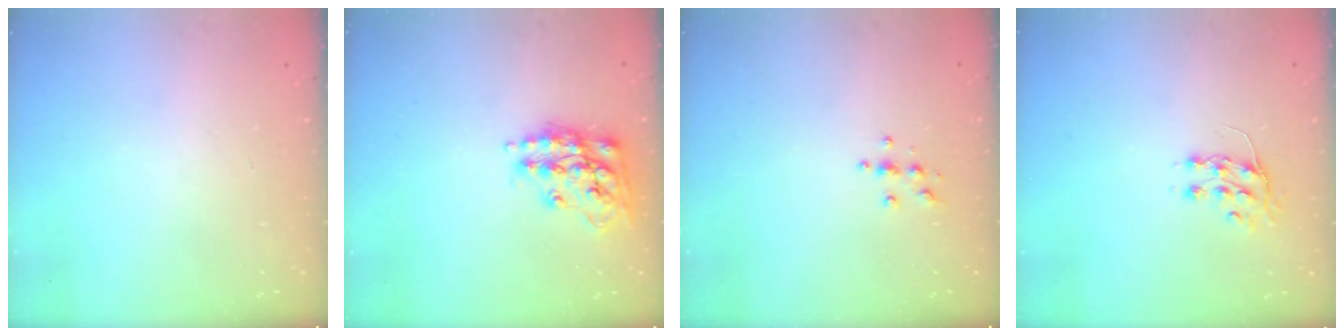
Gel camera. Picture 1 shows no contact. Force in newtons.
{"total": 14.8, "press": 14.7, "slide": 1.5}
{"total": 3.7, "press": 3.7, "slide": 0.4}
{"total": 7.6, "press": 7.5, "slide": 0.9}